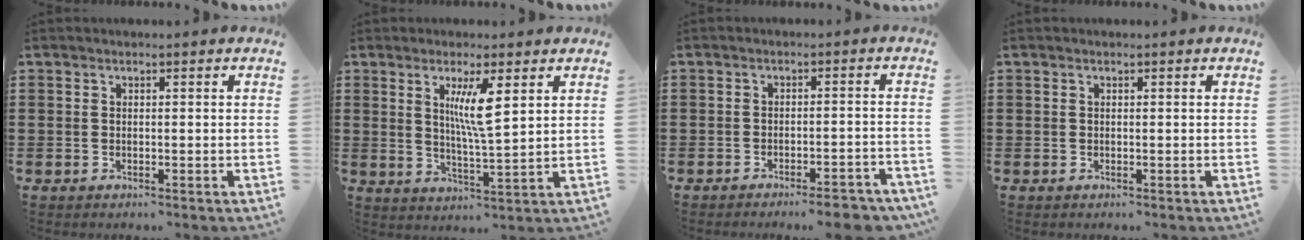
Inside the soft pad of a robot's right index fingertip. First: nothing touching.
{"total": 6.1, "force": [2.3, 0.2, 5.6], "torque": [-0.106, -0.008, 0.035]}
{"total": 4.2, "force": [-3.7, -0.3, 2.0], "torque": [-0.029, -0.008, -0.068]}
{"total": 0.0}